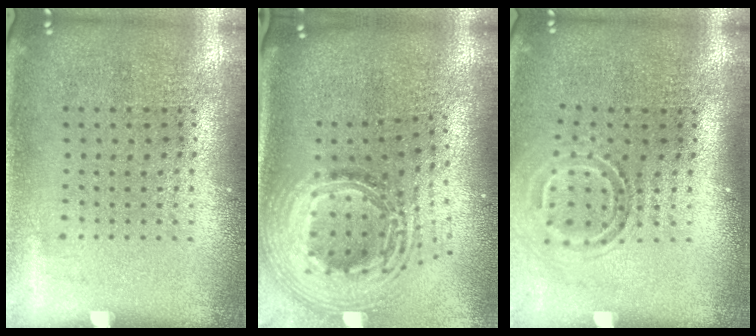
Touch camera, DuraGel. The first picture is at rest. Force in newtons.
{"total": 2.9, "press": 2.1, "slide": 2.1}
{"total": 1.7, "press": 1.1, "slide": 1.3}